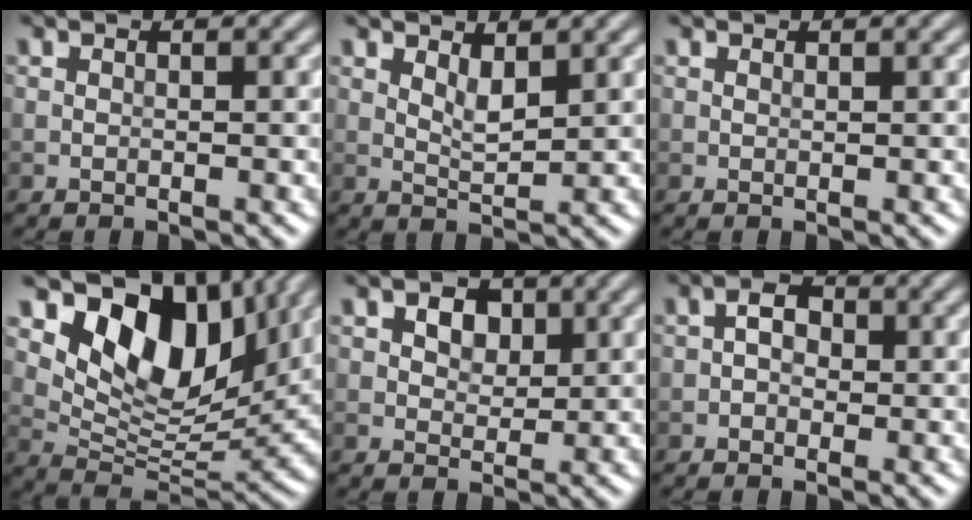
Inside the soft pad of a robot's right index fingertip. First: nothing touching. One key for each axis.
{"total": 2.1, "fx": 1.2, "fy": 0.8, "fz": 1.6, "tx": -0.032, "ty": -0.004, "tz": 0.023}
{"total": 0.0}
{"total": 10.6, "fx": 5.4, "fy": 6.0, "fz": 6.8, "tx": -0.109, "ty": -0.006, "tz": 0.099}
{"total": 3.5, "fx": 1.6, "fy": 2.3, "fz": 2.1, "tx": -0.031, "ty": 0.001, "tz": 0.017}
{"total": 2.1, "fx": -0.1, "fy": 1.5, "fz": 1.4, "tx": -0.015, "ty": 0.004, "tz": -0.013}